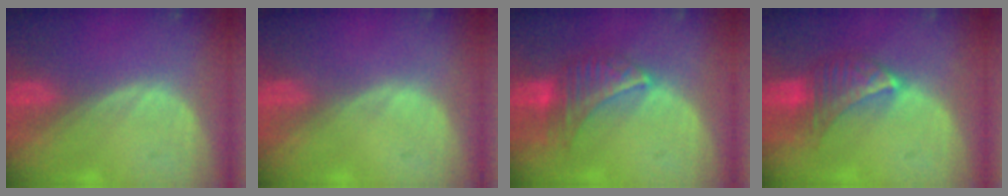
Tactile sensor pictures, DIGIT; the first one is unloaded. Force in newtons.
{"total": 0.0}
{"total": 6.8, "press": 6.6, "slide": 1.4}
{"total": 7.1, "press": 6.5, "slide": 3.0}